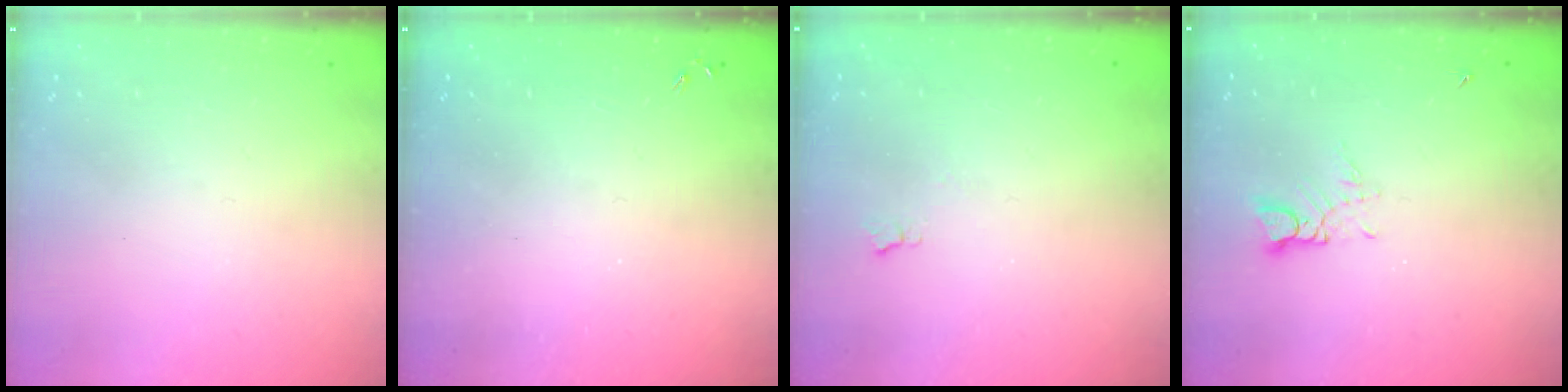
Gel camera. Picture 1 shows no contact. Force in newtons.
{"total": 0.0}
{"total": 2.8, "press": 2.8, "slide": 0.6}
{"total": 3.2, "press": 3.1, "slide": 0.3}